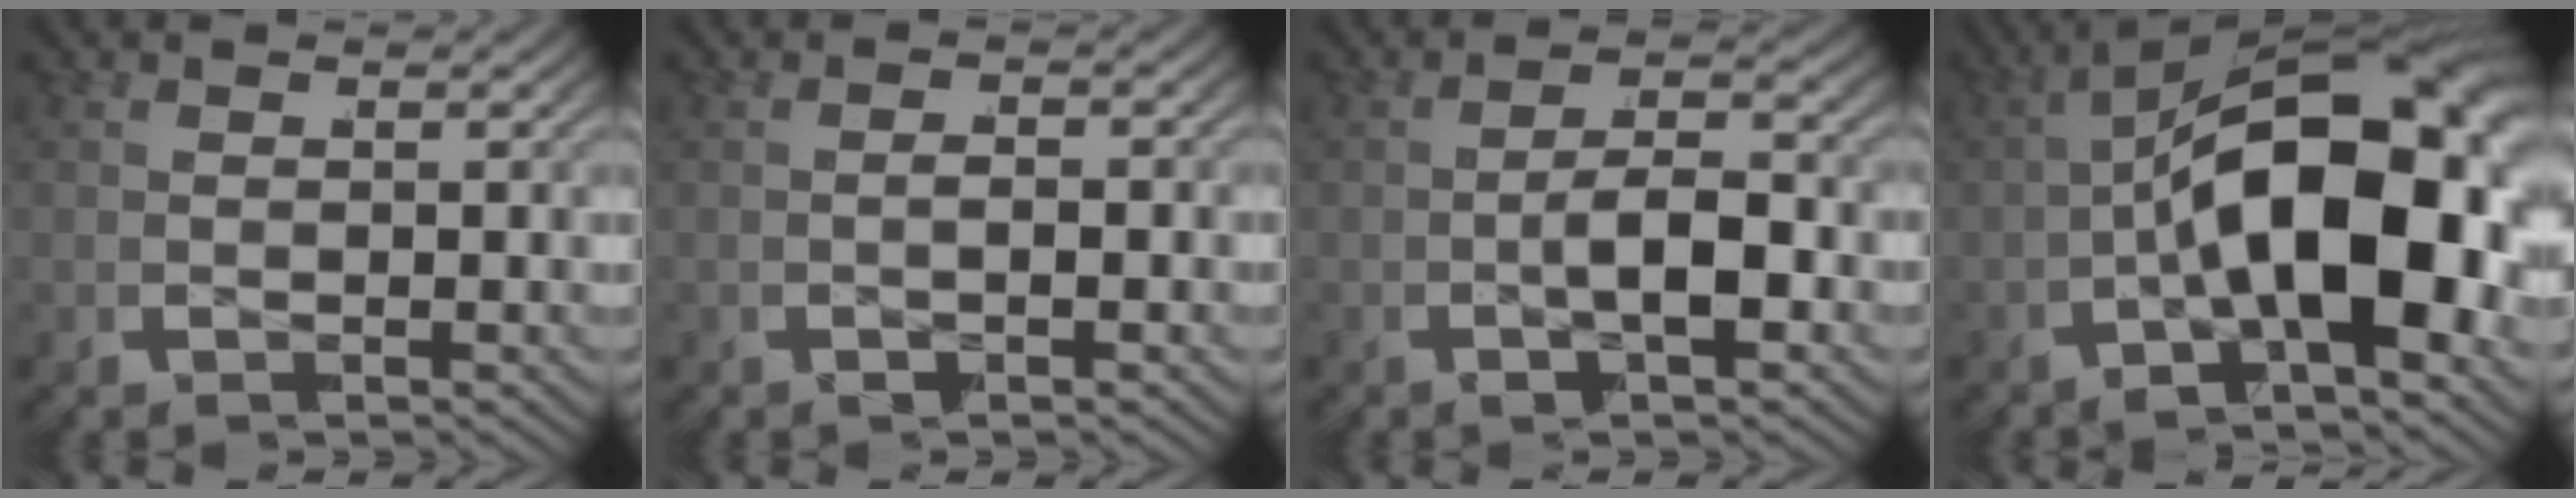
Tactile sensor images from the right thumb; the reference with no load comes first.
{"total": 1.3, "force": [-0.7, 0.3, 1.1], "torque": [-0.017, 0.007, -0.016]}
{"total": 4.8, "force": [-1.4, 1.9, 4.2], "torque": [-0.081, 0.002, -0.026]}
{"total": 21.0, "force": [-1.5, 10.6, 18.0], "torque": [-0.281, -0.026, -0.017]}